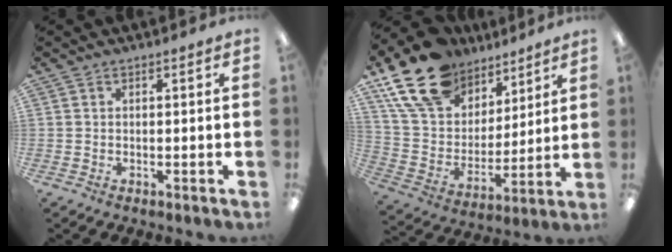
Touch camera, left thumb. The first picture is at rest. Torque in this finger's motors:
{"motor_torque": [0.81, 0.44, 1.56, -1.21, 0.25]}